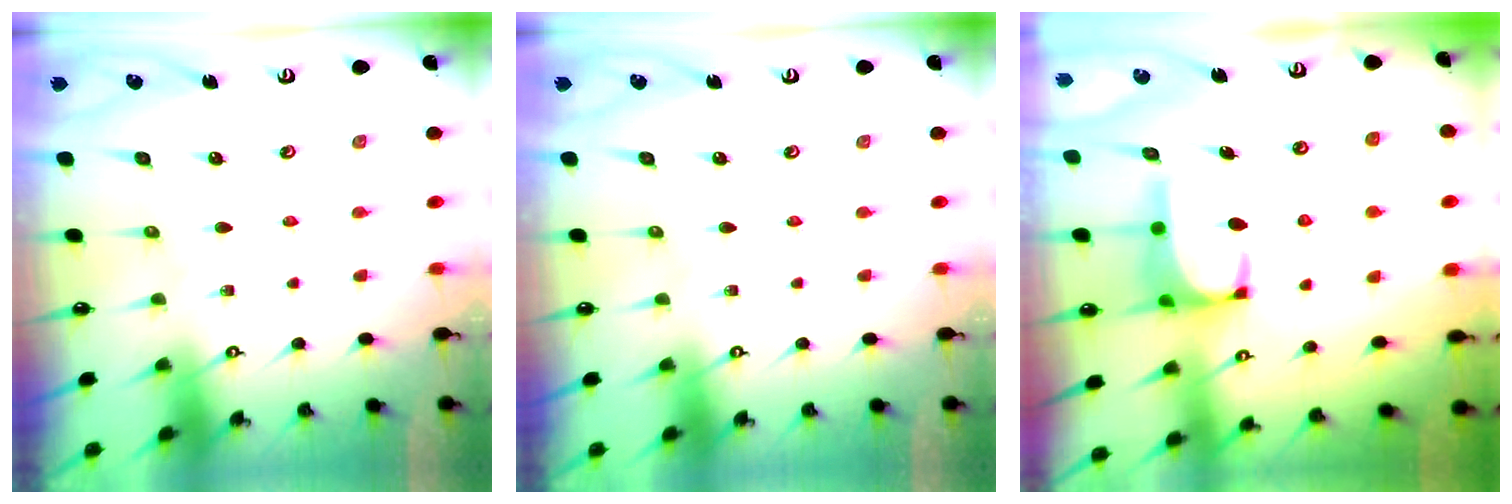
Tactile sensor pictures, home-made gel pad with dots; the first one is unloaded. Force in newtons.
{"total": 0.0}
{"total": 2.5, "press": 2.4, "slide": 0.7}